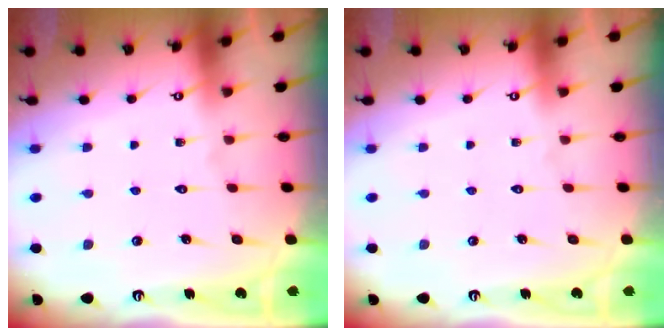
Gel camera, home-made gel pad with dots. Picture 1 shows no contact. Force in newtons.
{"total": 0.0}